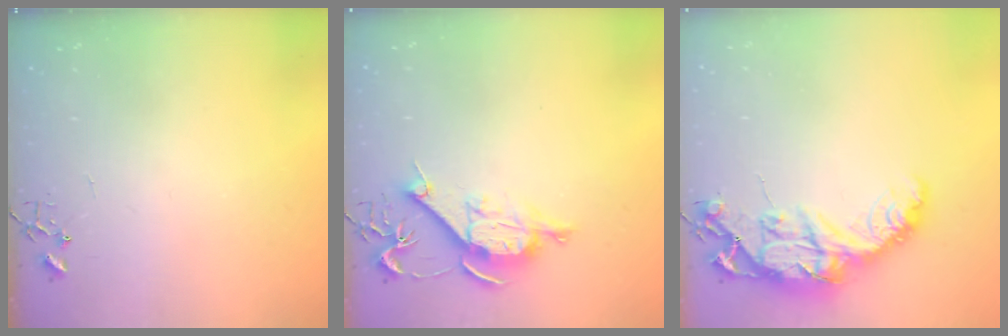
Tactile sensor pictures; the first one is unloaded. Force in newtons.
{"total": 10.4, "press": 10.4, "slide": 1.2}
{"total": 17.0, "press": 17.0, "slide": 1.3}